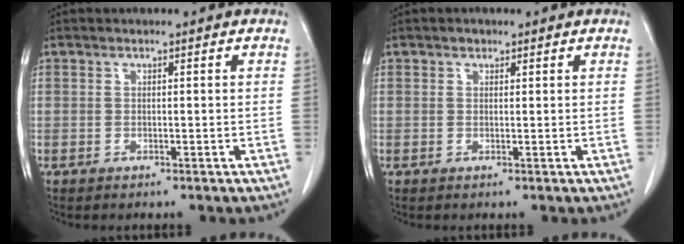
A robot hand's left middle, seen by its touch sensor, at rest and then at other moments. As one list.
[{"total": 0.8, "force": [0.5, 0.5, 0.2], "torque": [-0.002, -0.002, 0.006]}]